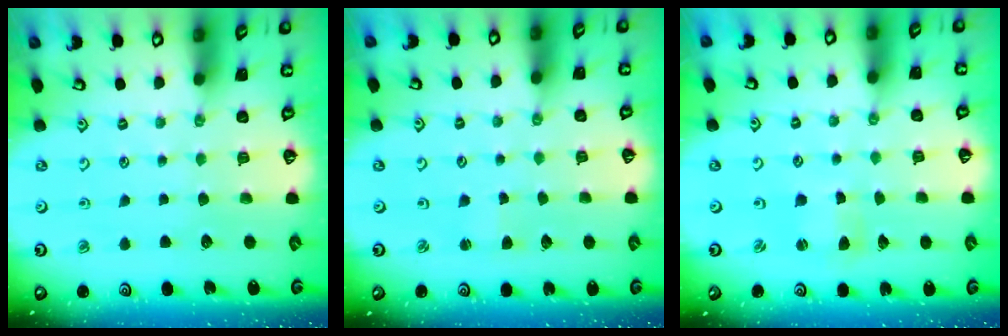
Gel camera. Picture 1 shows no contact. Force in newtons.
{"total": 1.5, "press": 1.5, "slide": 0.1}
{"total": 2.1, "press": 2.1, "slide": 0.3}